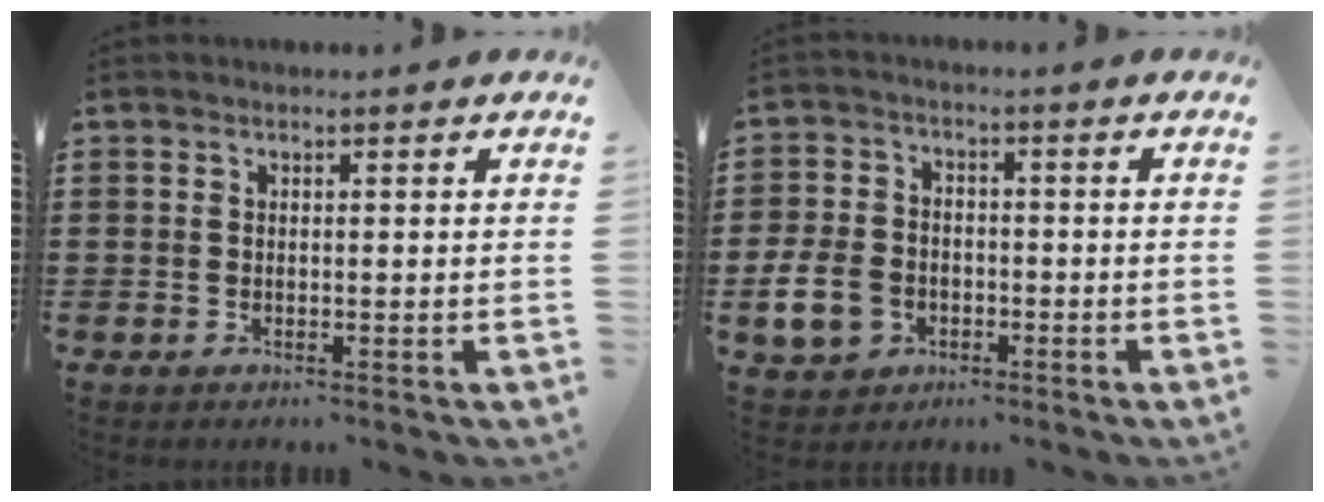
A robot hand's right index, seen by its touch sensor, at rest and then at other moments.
{"total": 6.4, "force": [-2.0, 4.9, 3.6], "torque": [-0.102, 0.005, -0.042]}